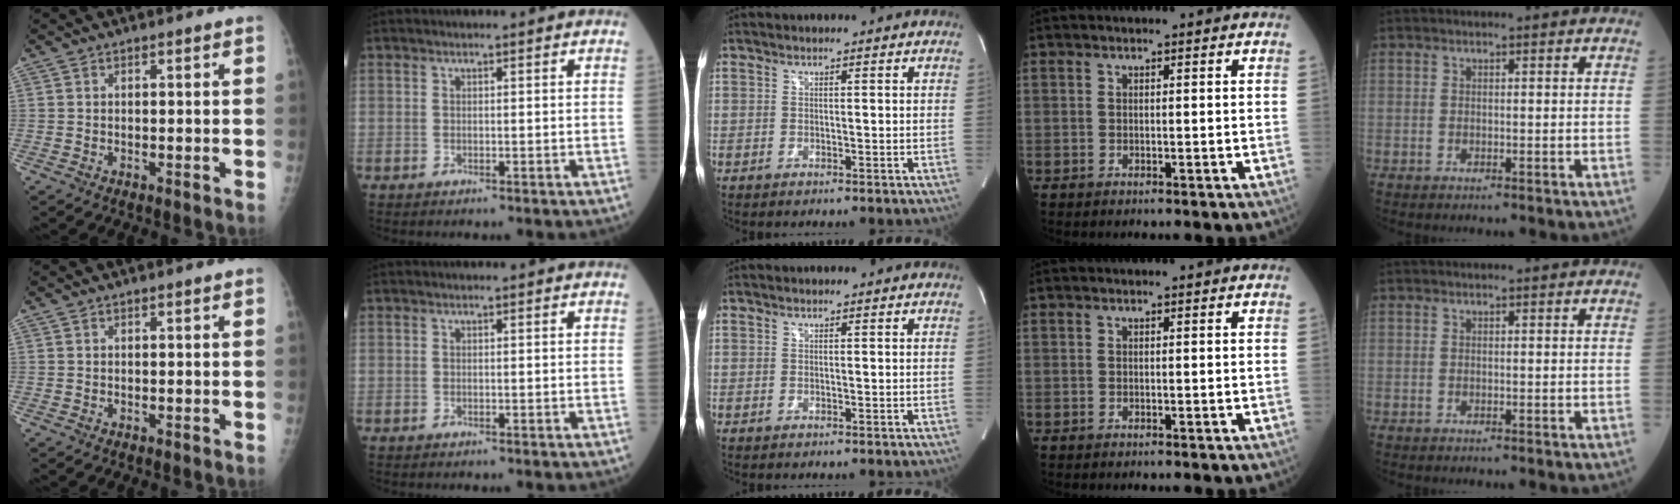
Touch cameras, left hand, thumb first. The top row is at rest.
{}